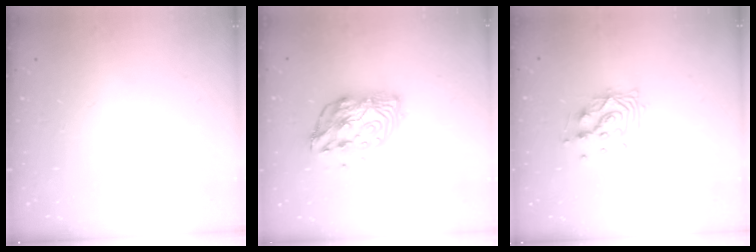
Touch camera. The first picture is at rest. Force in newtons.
{"total": 12.6, "press": 12.6, "slide": 1.1}
{"total": 10.6, "press": 10.5, "slide": 0.8}